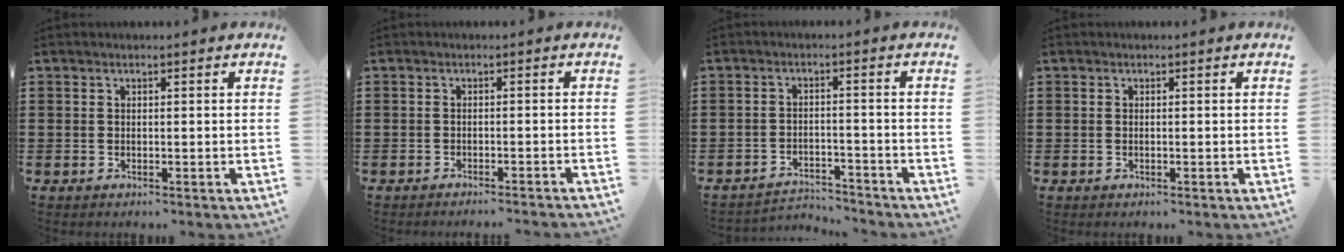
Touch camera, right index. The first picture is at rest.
{"total": 1.6, "force": [-1.5, -0.4, 0.2], "torque": [-0.004, 0.002, -0.030]}
{"total": 3.3, "force": [-3.3, 0.4, 0.3], "torque": [-0.011, 0.002, -0.069]}
{"total": 0.0}